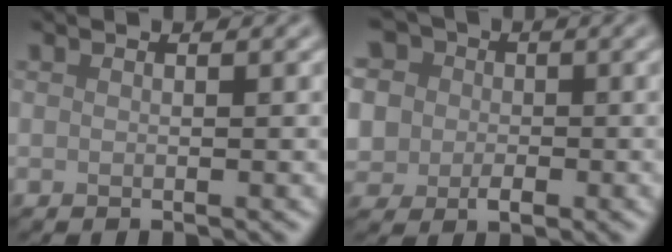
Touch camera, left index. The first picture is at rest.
{"total": 9.0, "force": [2.1, 7.6, 4.3], "torque": [-0.073, 0.029, -0.011]}